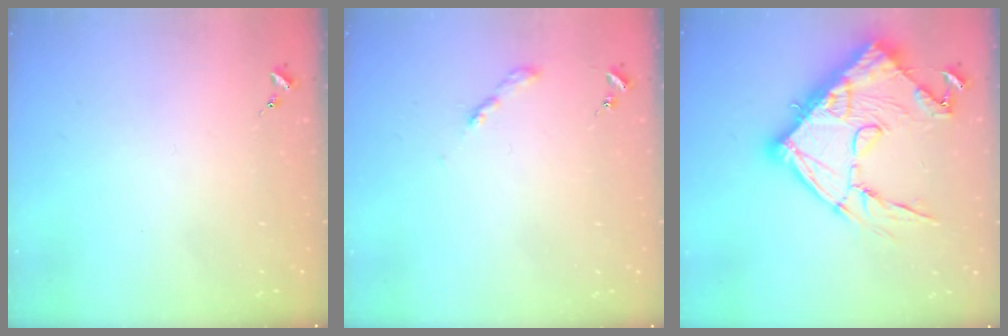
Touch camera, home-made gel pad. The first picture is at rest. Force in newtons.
{"total": 2.6, "press": 2.6, "slide": 0.3}
{"total": 26.6, "press": 26.4, "slide": 2.6}